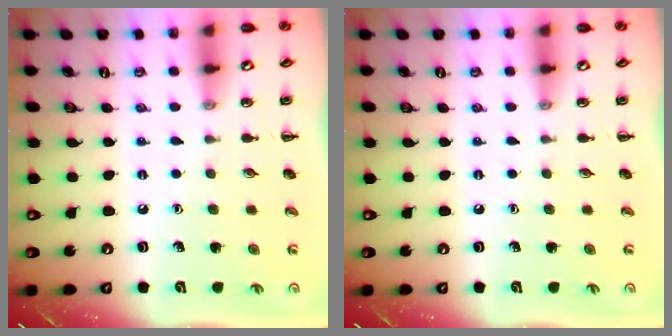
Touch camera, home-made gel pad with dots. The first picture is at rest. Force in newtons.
{"total": 0.0}